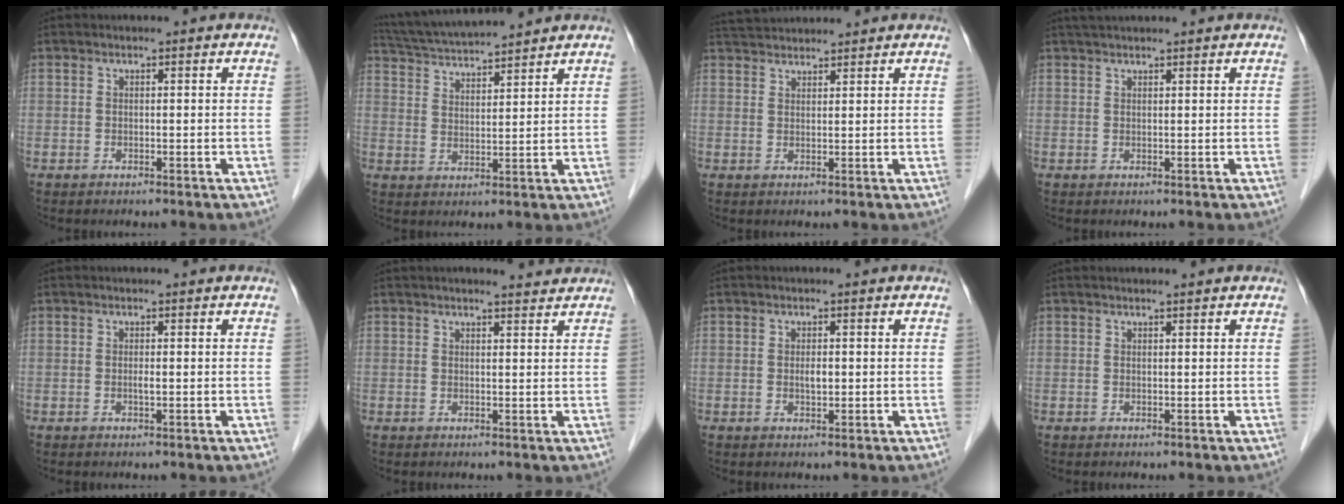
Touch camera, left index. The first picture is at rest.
{"total": 11.9, "force": [11.0, 0.0, 4.4], "torque": [-0.089, 0.025, 0.184]}
{"total": 5.8, "force": [5.6, 0.3, 1.3], "torque": [-0.028, 0.037, 0.096]}
{"total": 4.3, "force": [3.9, 0.0, 1.9], "torque": [-0.024, 0.035, 0.061]}
{"total": 0.6, "force": [-0.1, 0.0, 0.6], "torque": [-0.014, -0.003, -0.003]}
{"total": 3.1, "force": [2.9, 0.2, 0.9], "torque": [-0.018, 0.005, 0.035]}
{"total": 1.3, "force": [0.0, 0.5, 1.2], "torque": [-0.022, -0.003, 0.002]}
{"total": 0.8, "force": [0.7, -0.1, 0.3], "torque": [-0.009, 0.000, 0.014]}